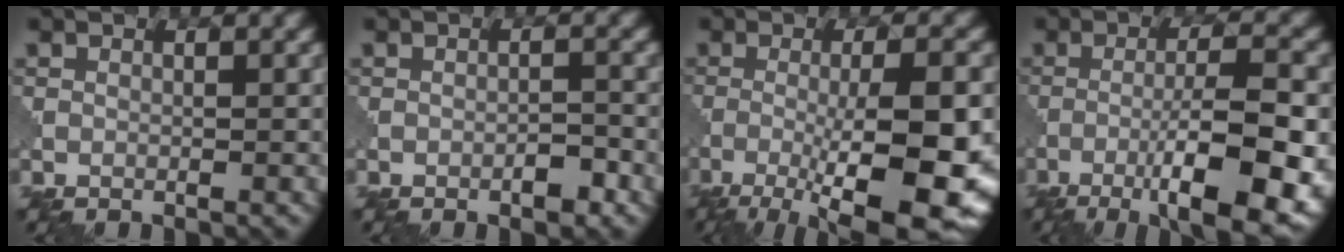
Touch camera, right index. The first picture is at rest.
{"total": 1.6, "force": [-1.0, 0.5, 1.2], "torque": [-0.017, 0.003, -0.018]}
{"total": 11.7, "force": [-4.0, 2.9, 10.6], "torque": [-0.164, -0.009, -0.058]}
{"total": 10.9, "force": [-4.5, 2.4, 9.7], "torque": [-0.149, -0.002, -0.067]}